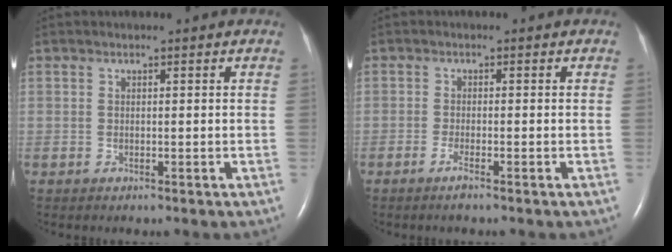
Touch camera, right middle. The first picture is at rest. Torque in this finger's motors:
{"motor_torque": [0.41, -0.37, 0.04, 0.03]}